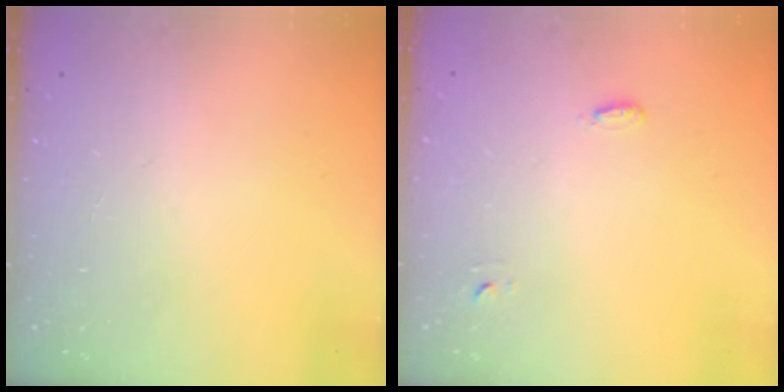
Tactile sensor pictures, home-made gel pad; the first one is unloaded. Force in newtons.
{"total": 2.8, "press": 2.7, "slide": 0.6}